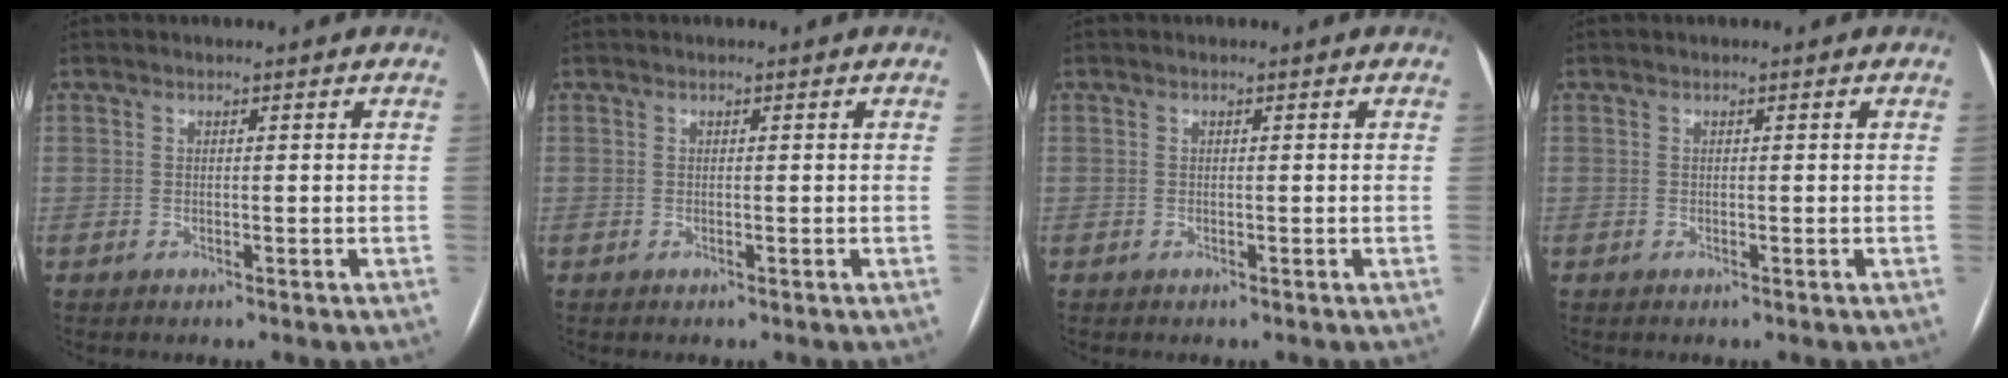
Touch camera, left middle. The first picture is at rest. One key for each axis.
{"total": 0.0}
{"total": 0.0}
{"total": 0.0}